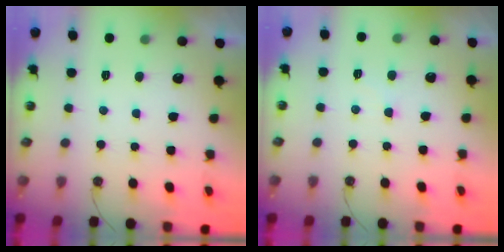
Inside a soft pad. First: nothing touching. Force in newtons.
{"total": 4.1, "press": 4.0, "slide": 0.6}